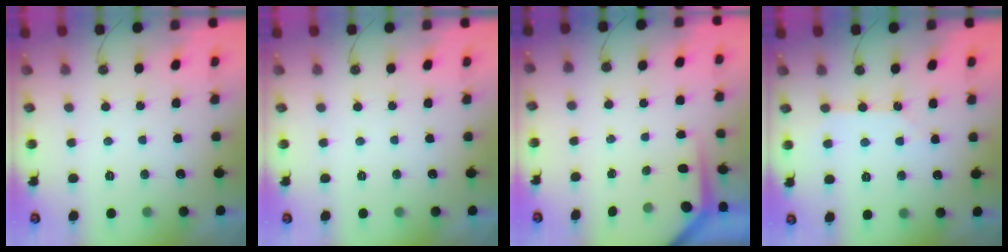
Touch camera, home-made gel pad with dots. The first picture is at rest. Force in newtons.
{"total": 0.0}
{"total": 3.9, "press": 3.9, "slide": 0.2}
{"total": 2.8, "press": 2.8, "slide": 0.5}